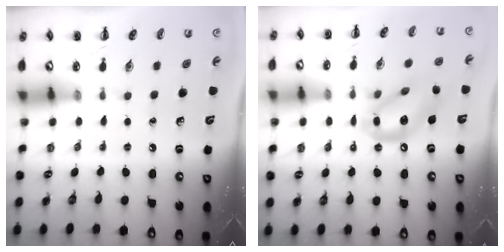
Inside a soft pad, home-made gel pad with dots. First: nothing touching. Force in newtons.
{"total": 13.5, "press": 13.0, "slide": 3.6}